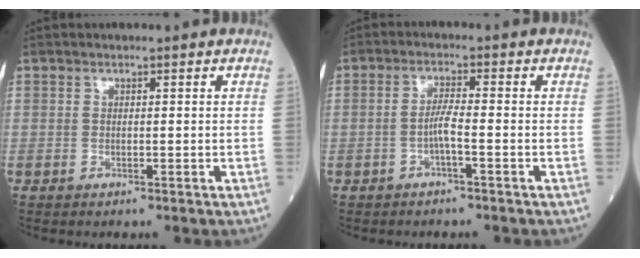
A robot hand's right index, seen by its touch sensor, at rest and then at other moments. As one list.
[{"total": 2.9, "force": [-1.2, 0.0, 2.6], "torque": [-0.050, 0.004, -0.025]}]